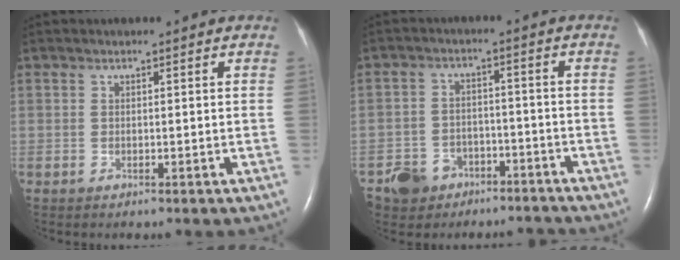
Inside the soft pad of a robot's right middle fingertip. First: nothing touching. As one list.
[{"total": 8.2, "force": [-5.8, 5.8, 1.1], "torque": [-0.028, 0.013, -0.087]}]